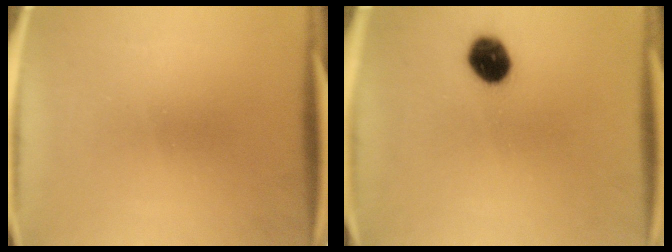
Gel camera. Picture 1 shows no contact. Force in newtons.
{"total": 7.7}